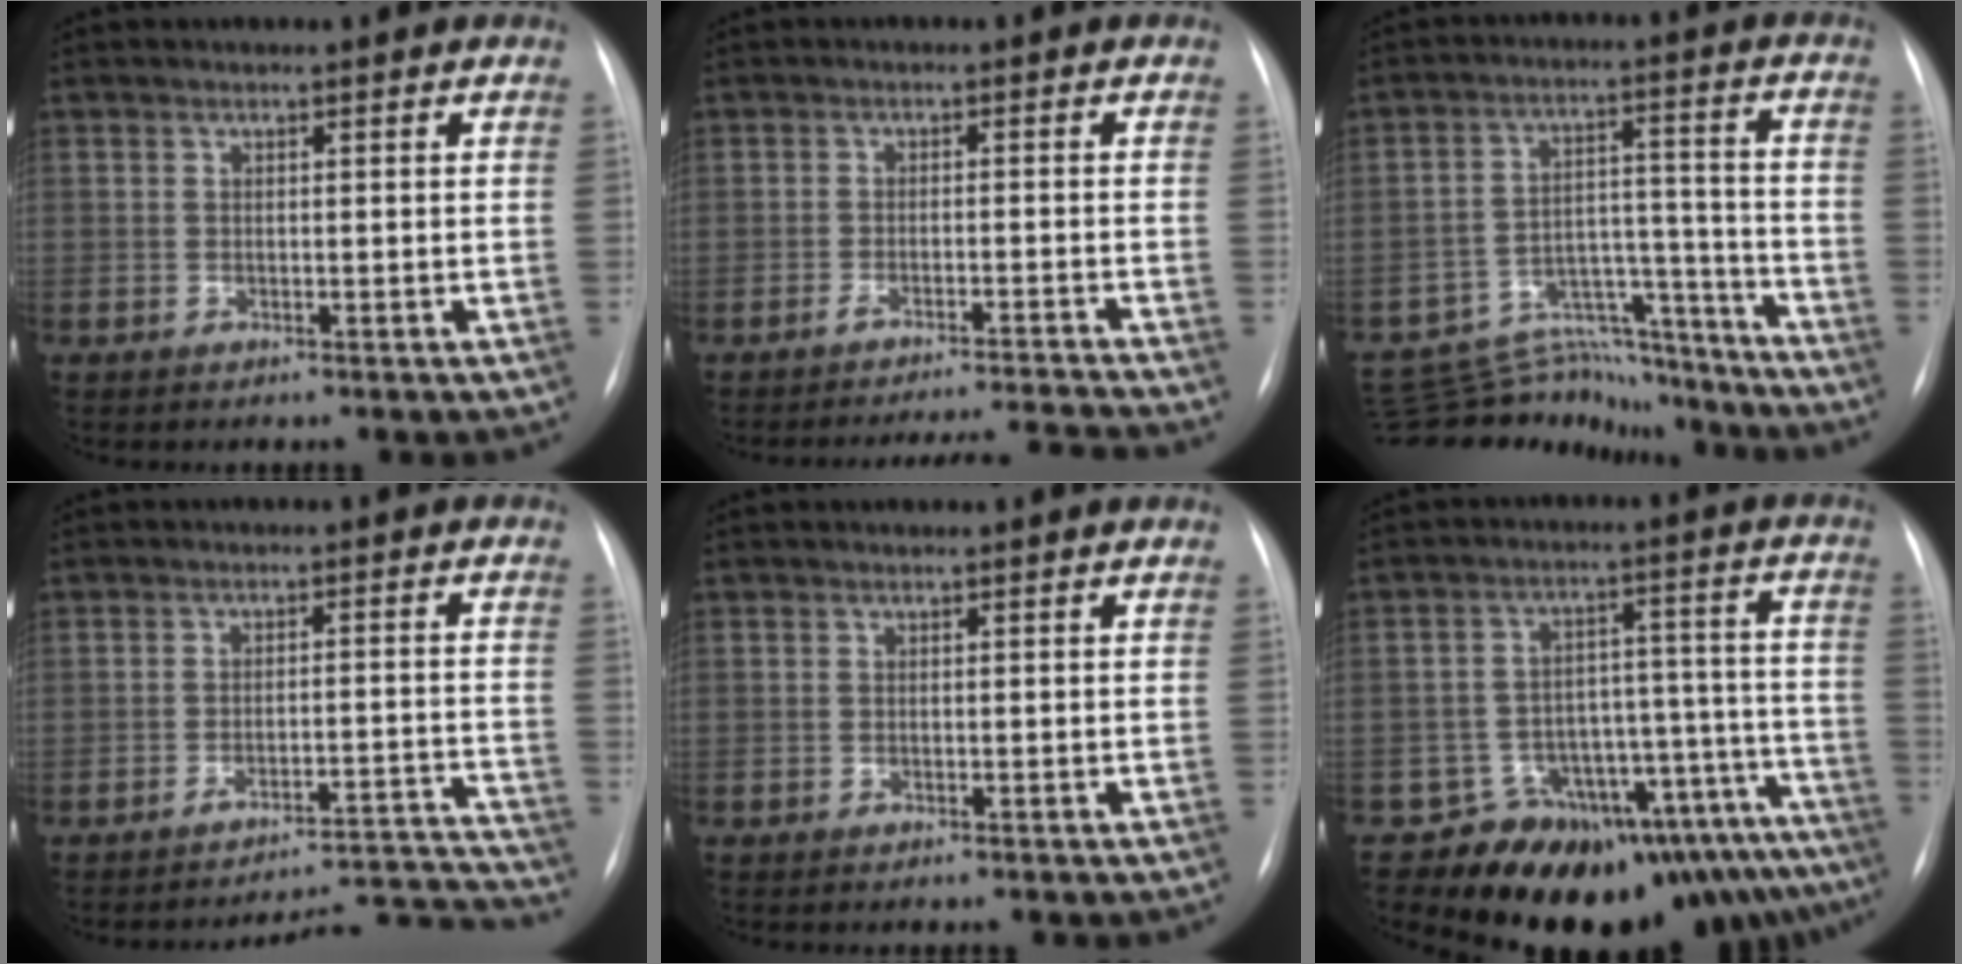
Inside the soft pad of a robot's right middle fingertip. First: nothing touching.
{"total": 9.4, "force": [-9.0, -2.3, 1.0], "torque": [-0.007, -0.007, -0.127]}
{"total": 16.1, "force": [-15.1, 5.5, 1.6], "torque": [-0.028, 0.055, -0.220]}
{"total": 14.0, "force": [-13.9, -1.6, -0.5], "torque": [0.033, 0.031, -0.176]}
{"total": 0.0}
{"total": 16.5, "force": [-14.8, 5.5, 4.6], "torque": [-0.006, 0.083, -0.193]}